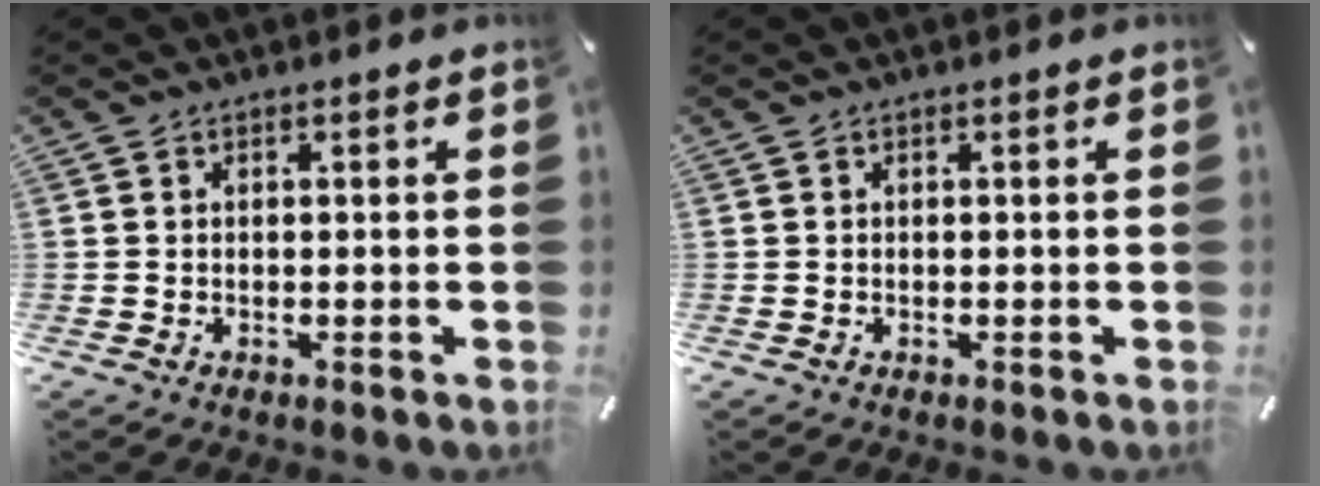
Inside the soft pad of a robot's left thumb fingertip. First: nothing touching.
{"total": 0.0}